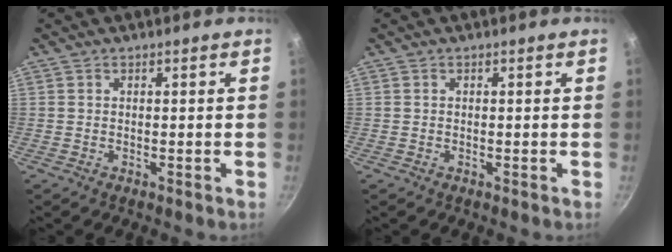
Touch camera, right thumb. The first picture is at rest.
{"total": 0.0}